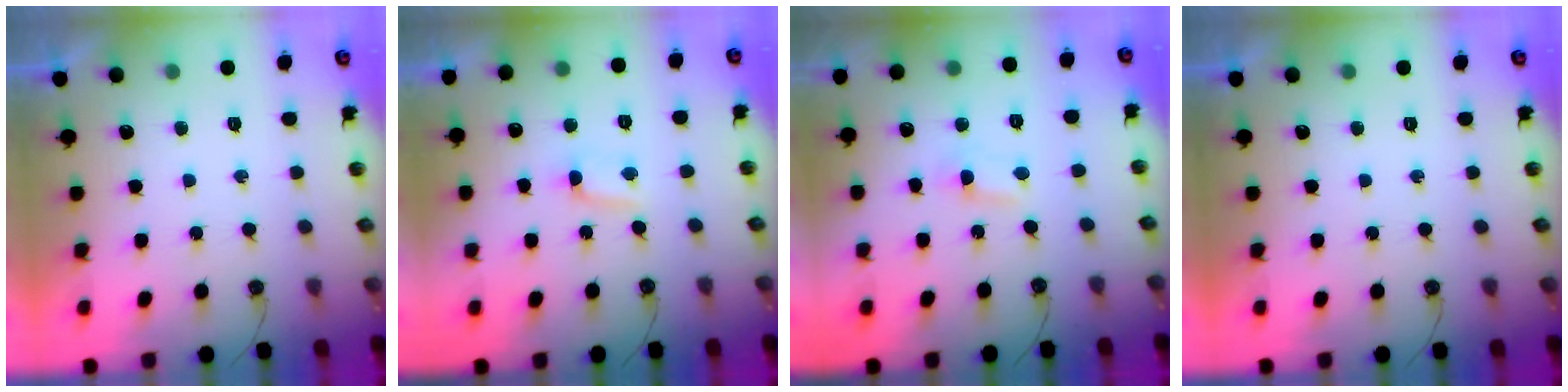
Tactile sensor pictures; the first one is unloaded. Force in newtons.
{"total": 2.4, "press": 2.4, "slide": 0.3}
{"total": 1.4, "press": 1.4, "slide": 0.3}
{"total": 0.0}